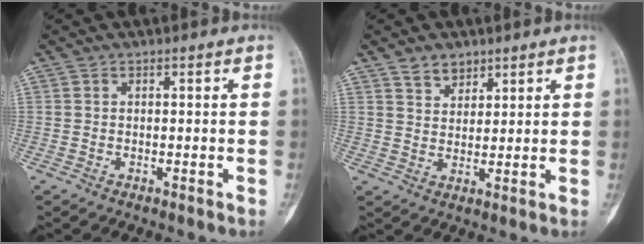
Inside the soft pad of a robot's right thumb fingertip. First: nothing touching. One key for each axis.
{"total": 4.3, "fx": 3.2, "fy": 2.6, "fz": 1.3, "tx": -0.002, "ty": -0.024, "tz": 0.060}